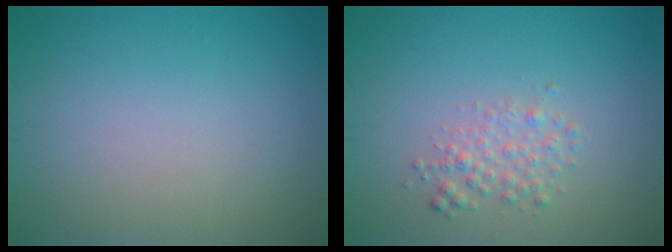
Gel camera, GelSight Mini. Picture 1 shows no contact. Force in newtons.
{"total": 2.0, "press": 2.0, "slide": 0.1}